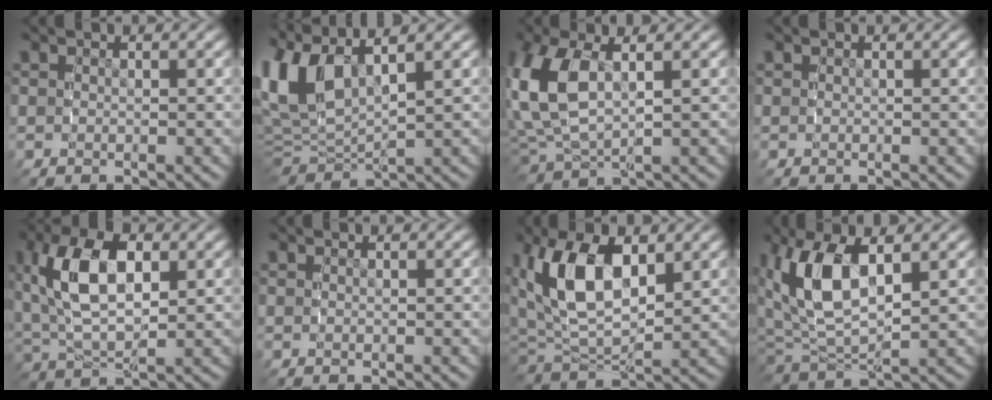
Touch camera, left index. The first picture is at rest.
{"total": 9.5, "force": [2.4, 6.7, 6.3], "torque": [-0.167, -0.003, 0.041]}
{"total": 8.1, "force": [1.5, 5.6, 5.6], "torque": [-0.170, -0.011, 0.037]}
{"total": 0.0}
{"total": 7.6, "force": [1.3, 4.5, 5.9], "torque": [-0.136, -0.007, 0.029]}
{"total": 0.0}
{"total": 8.0, "force": [2.0, 4.7, 6.1], "torque": [-0.154, -0.009, 0.042]}
{"total": 7.1, "force": [1.8, 4.1, 5.5], "torque": [-0.149, -0.005, 0.040]}